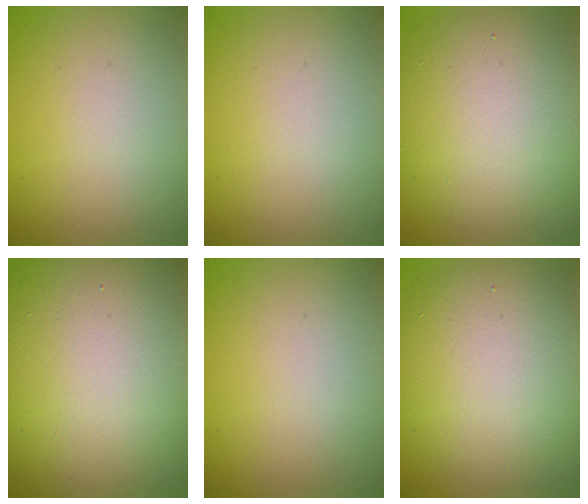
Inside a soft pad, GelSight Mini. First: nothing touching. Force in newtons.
{"total": 0.0}
{"total": 10.6, "press": 10.6, "slide": 0.7}
{"total": 17.5, "press": 17.5, "slide": 0.7}
{"total": 0.0}
{"total": 10.1, "press": 10.1, "slide": 0.7}